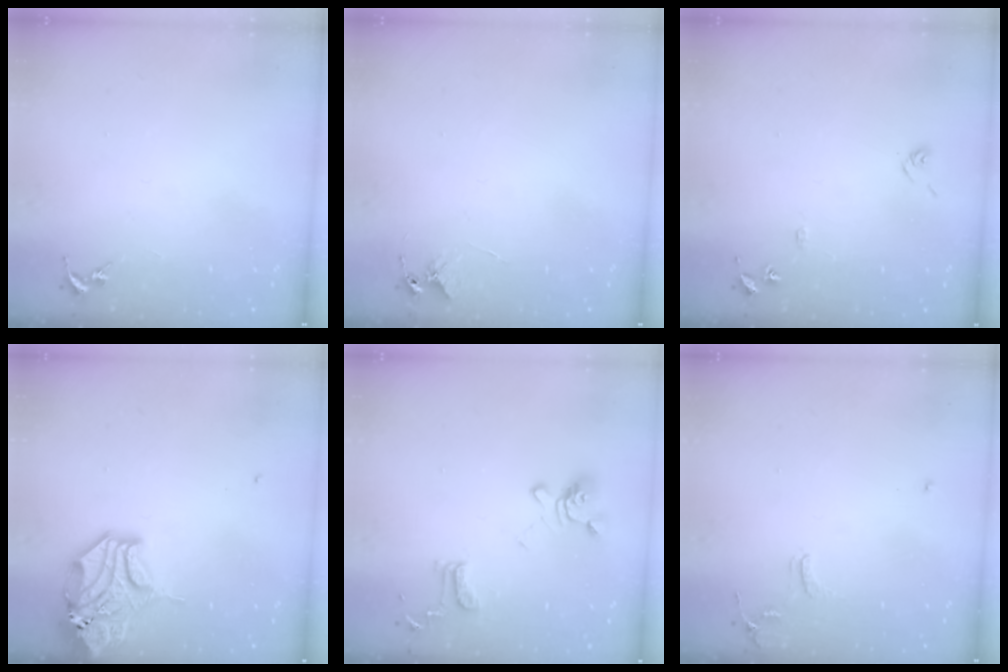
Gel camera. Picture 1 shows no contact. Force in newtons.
{"total": 4.9, "press": 4.9, "slide": 0.3}
{"total": 7.2, "press": 7.2, "slide": 0.7}
{"total": 14.3, "press": 14.1, "slide": 2.1}
{"total": 14.3, "press": 14.3, "slide": 1.3}
{"total": 6.4, "press": 6.3, "slide": 0.8}